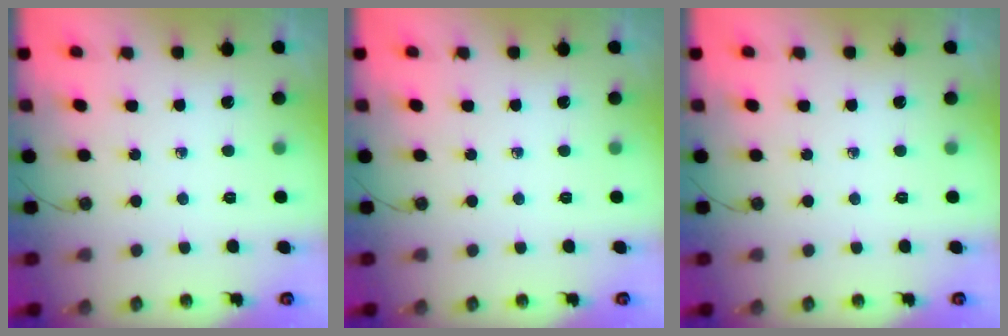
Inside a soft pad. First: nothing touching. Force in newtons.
{"total": 0.0}
{"total": 0.0}